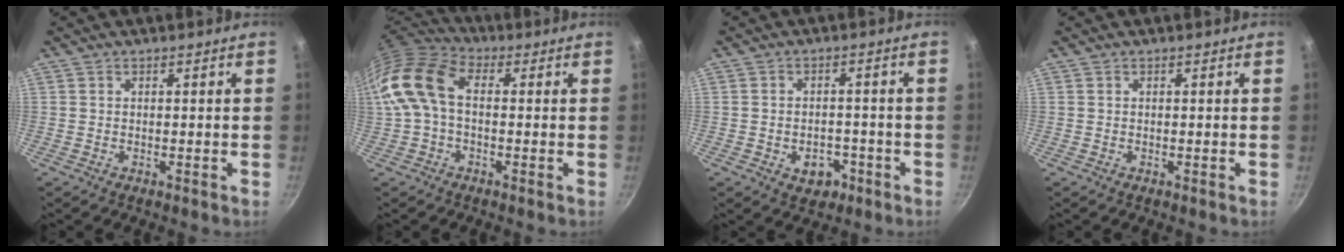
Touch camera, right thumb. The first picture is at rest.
{"total": 13.4, "force": [0.6, 8.5, 10.4], "torque": [-0.201, 0.032, -0.007]}
{"total": 5.3, "force": [-2.4, 3.8, 2.8], "torque": [-0.023, 0.019, -0.024]}
{"total": 0.0}